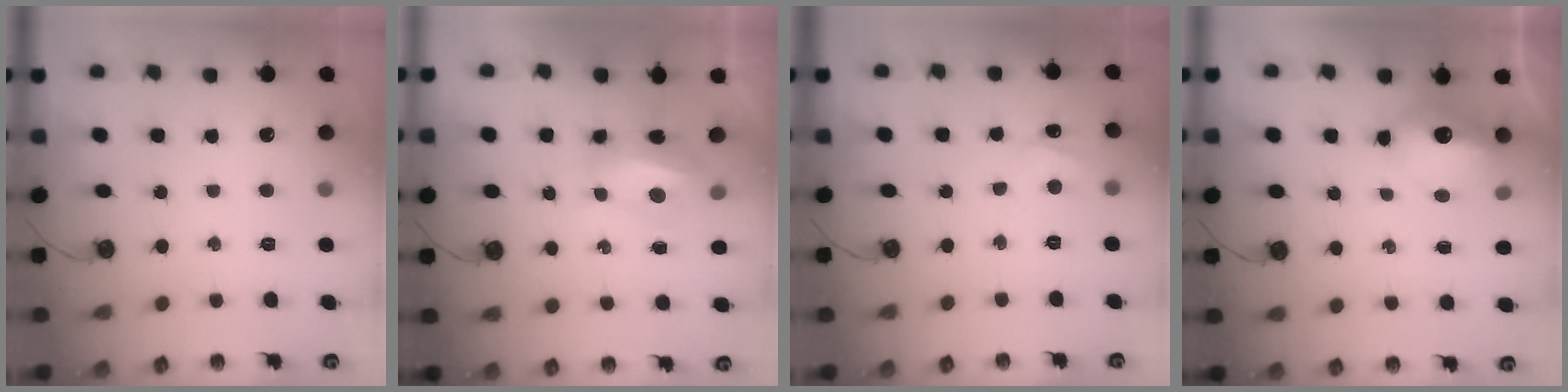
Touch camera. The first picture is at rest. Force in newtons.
{"total": 8.0, "press": 7.9, "slide": 0.9}
{"total": 1.9, "press": 1.9, "slide": 0.2}
{"total": 11.5, "press": 11.5, "slide": 1.1}